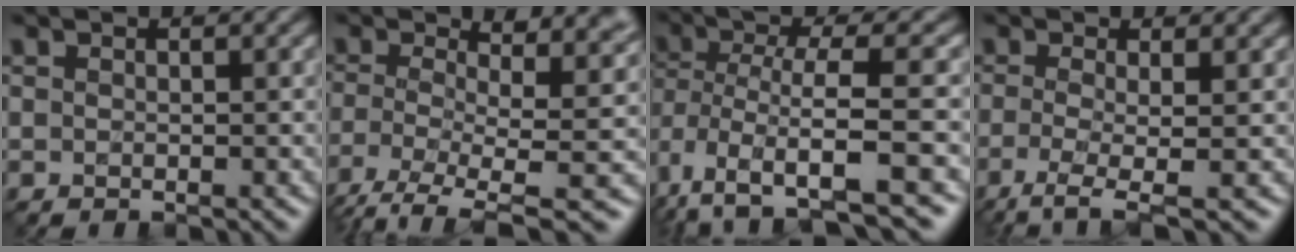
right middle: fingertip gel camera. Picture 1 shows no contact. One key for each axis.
{"total": 9.6, "fx": -2.2, "fy": 3.6, "fz": 8.6, "tx": -0.150, "ty": -0.012, "tz": -0.049}
{"total": 7.9, "fx": -2.9, "fy": 2.6, "fz": 6.8, "tx": -0.134, "ty": -0.007, "tz": -0.055}
{"total": 4.5, "fx": -1.5, "fy": 1.1, "fz": 4.1, "tx": -0.074, "ty": -0.010, "tz": -0.039}